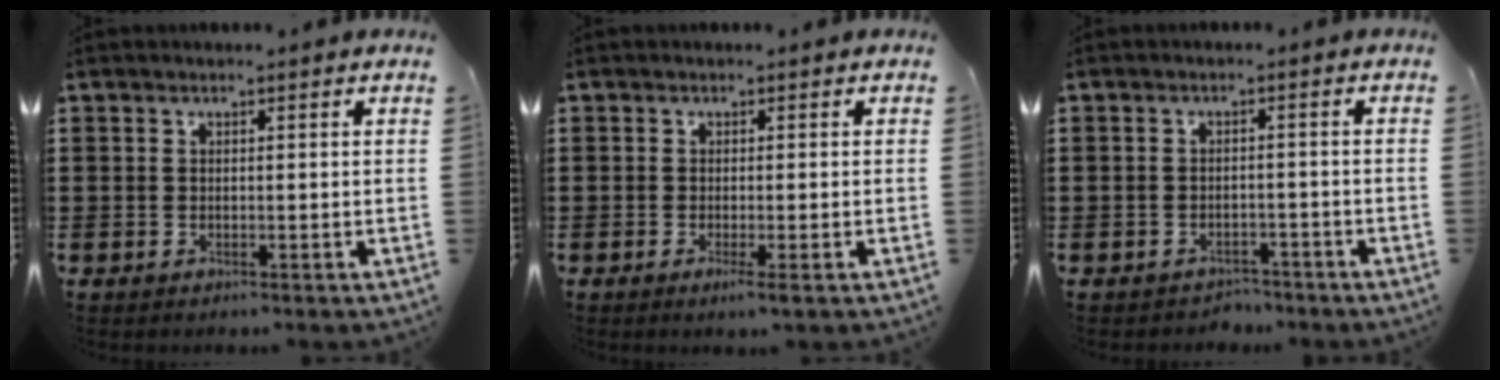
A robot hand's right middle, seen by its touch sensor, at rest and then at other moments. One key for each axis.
{"total": 1.4, "fx": -0.6, "fy": -0.1, "fz": 1.3, "tx": -0.021, "ty": -0.005, "tz": -0.010}
{"total": 2.0, "fx": -1.9, "fy": 0.4, "fz": -0.2, "tx": -0.004, "ty": 0.001, "tz": -0.045}